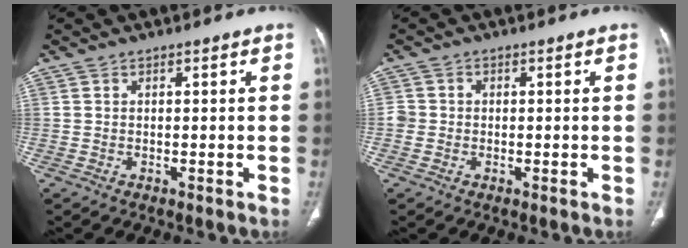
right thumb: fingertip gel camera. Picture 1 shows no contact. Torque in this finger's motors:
{"motor_torque": [-0.02, -0.13, -0.07, 0.65, -0.02]}